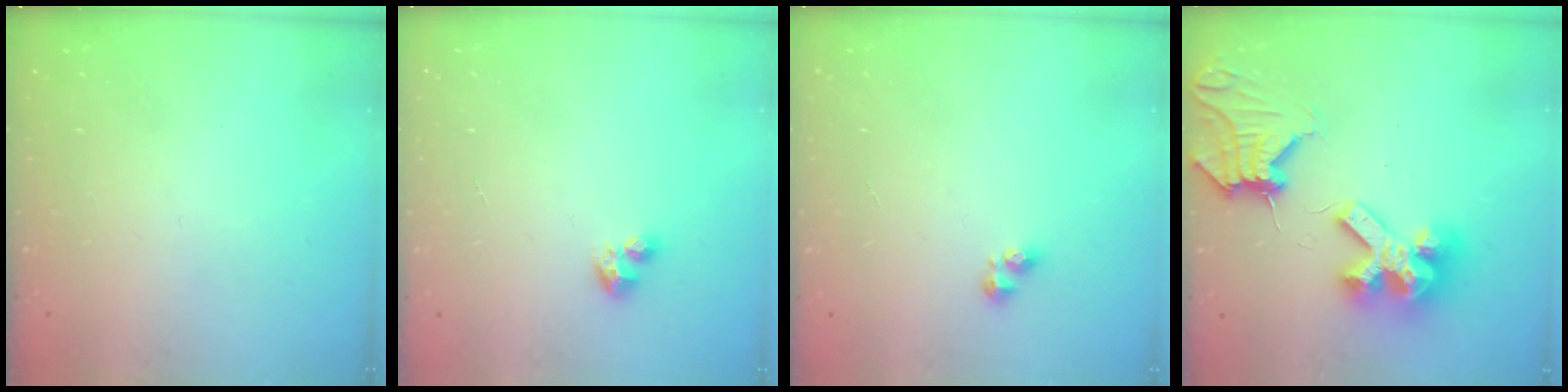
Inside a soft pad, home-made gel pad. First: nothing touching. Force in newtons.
{"total": 2.8, "press": 2.8, "slide": 0.2}
{"total": 3.5, "press": 3.5, "slide": 0.4}
{"total": 16.5, "press": 16.4, "slide": 1.7}